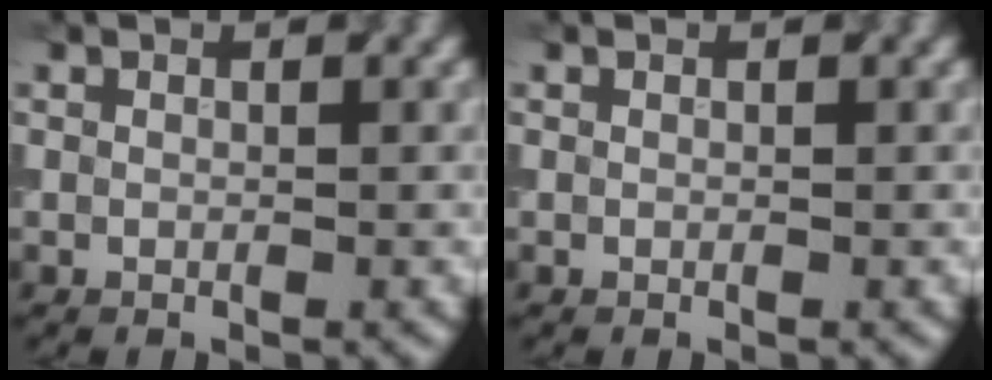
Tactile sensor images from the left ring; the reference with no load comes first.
{"total": 0.0}